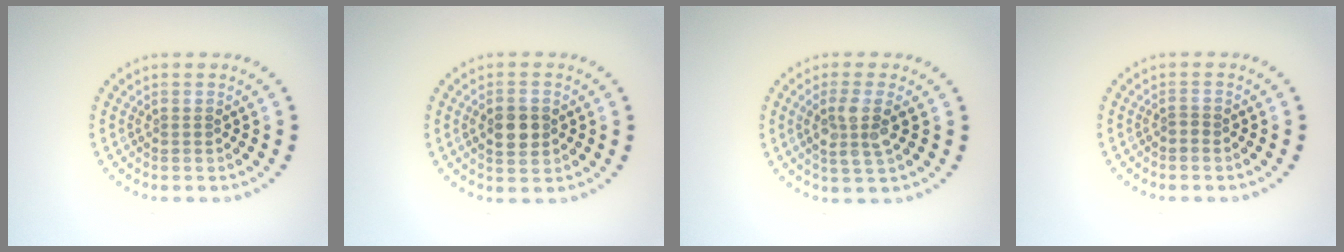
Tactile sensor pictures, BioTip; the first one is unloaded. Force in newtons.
{"total": 3.3, "press": 3.3, "slide": 0.1}
{"total": 2.9, "press": 2.6, "slide": 1.2}
{"total": 0.6, "press": 0.3, "slide": 0.5}